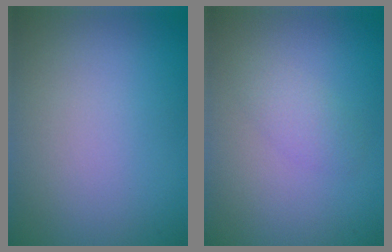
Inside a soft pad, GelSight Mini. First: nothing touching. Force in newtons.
{"total": 1.6, "press": 1.6, "slide": 0.1}